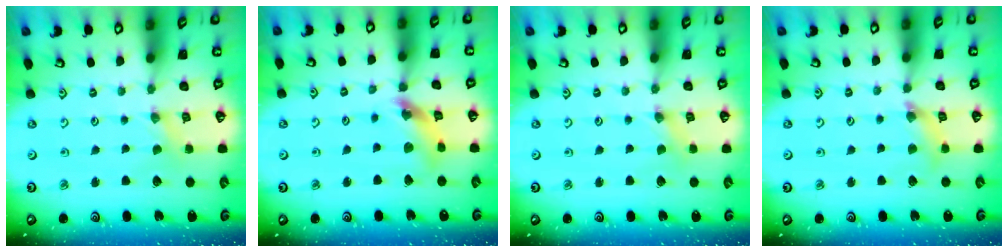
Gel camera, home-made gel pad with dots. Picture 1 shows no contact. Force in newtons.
{"total": 11.7, "press": 11.7, "slide": 1.3}
{"total": 0.0}
{"total": 6.7, "press": 6.6, "slide": 0.7}